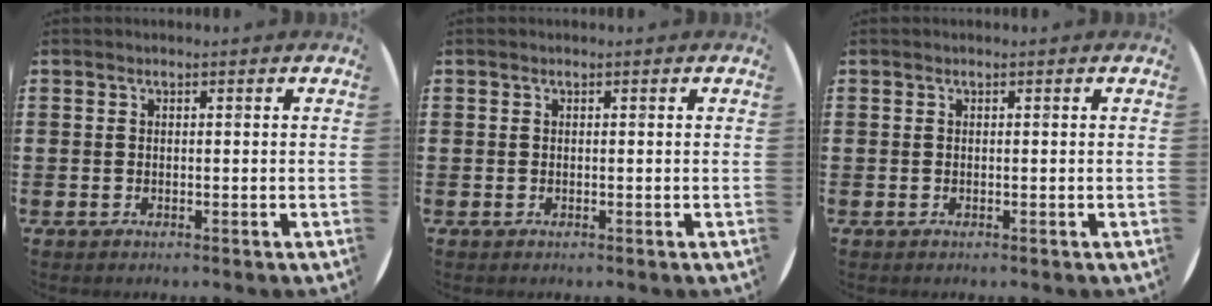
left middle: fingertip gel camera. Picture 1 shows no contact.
{"total": 0.0}
{"total": 0.0}